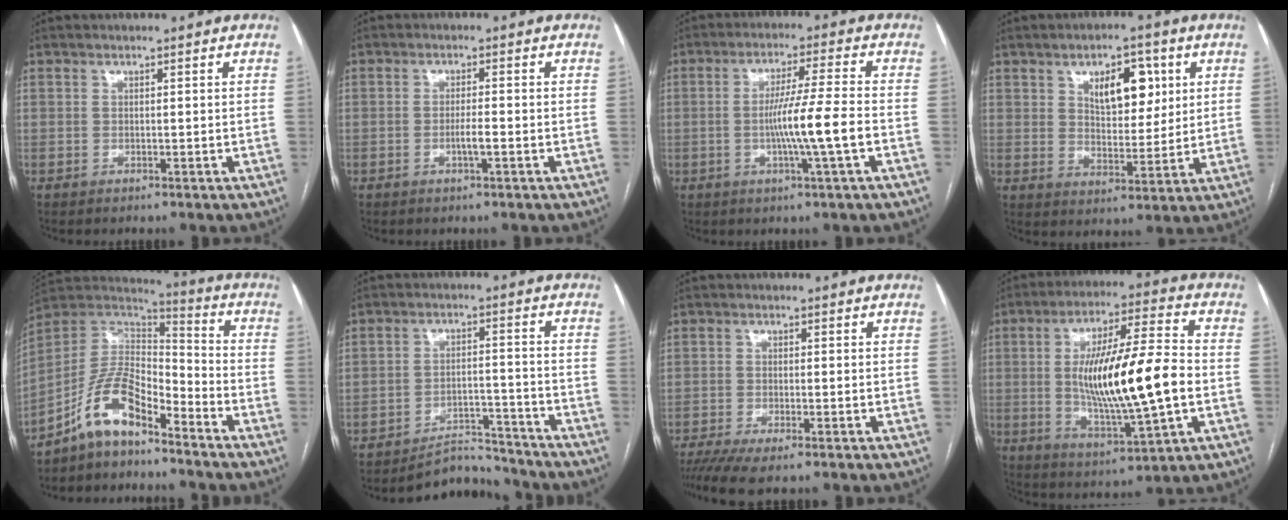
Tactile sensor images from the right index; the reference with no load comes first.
{"total": 2.3, "force": [-0.8, 0.1, 2.2], "torque": [-0.041, -0.001, -0.014]}
{"total": 8.4, "force": [-1.9, -1.1, 8.2], "torque": [-0.146, -0.005, -0.033]}
{"total": 8.7, "force": [3.5, 4.2, 6.8], "torque": [-0.099, 0.006, 0.060]}
{"total": 10.8, "force": [-7.6, 3.7, 6.7], "torque": [-0.137, 0.030, -0.146]}
{"total": 6.5, "force": [-6.3, 1.3, -0.3], "torque": [0.011, 0.025, -0.098]}
{"total": 6.2, "force": [-4.8, 0.6, 4.0], "torque": [-0.066, -0.012, -0.079]}
{"total": 18.7, "force": [-1.0, 2.5, 18.5], "torque": [-0.331, -0.001, -0.015]}